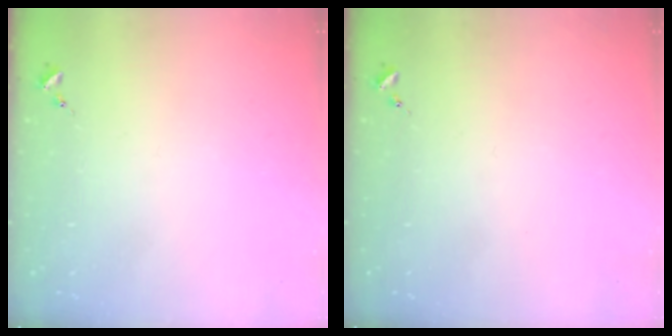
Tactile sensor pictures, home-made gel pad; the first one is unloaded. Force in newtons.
{"total": 0.0}